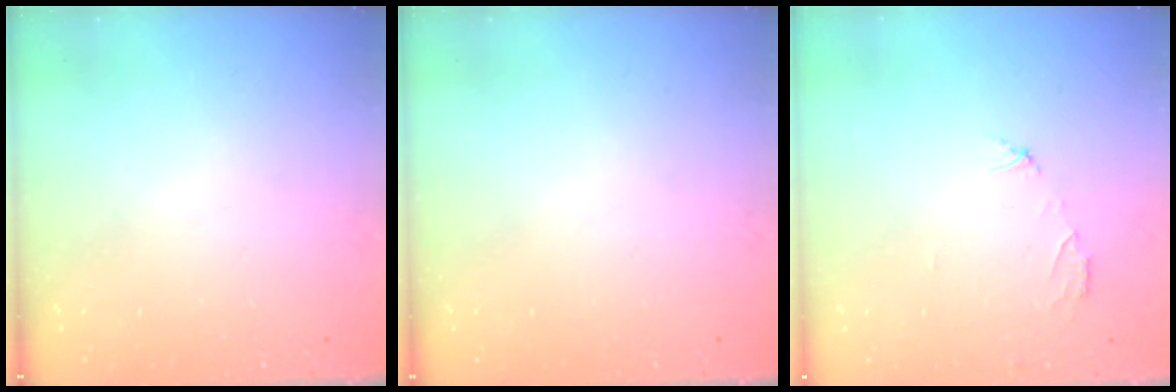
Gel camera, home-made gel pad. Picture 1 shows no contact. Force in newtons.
{"total": 0.0}
{"total": 2.1, "press": 2.1, "slide": 0.1}